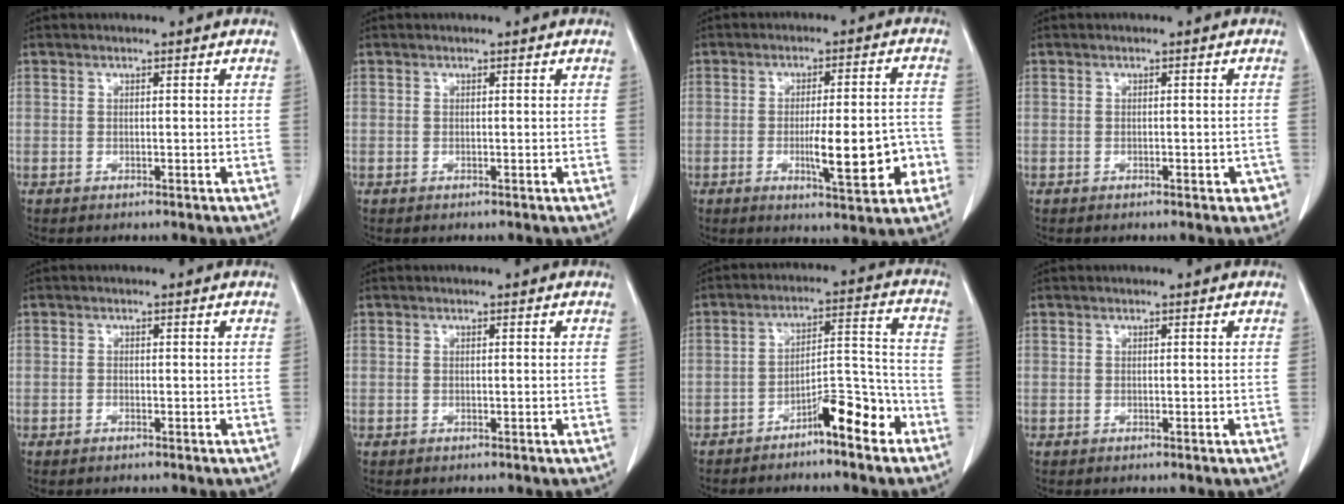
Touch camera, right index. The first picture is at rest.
{"total": 0.0}
{"total": 11.1, "force": [-3.3, 1.8, 10.4], "torque": [-0.149, 0.000, -0.042]}
{"total": 2.7, "force": [-1.6, 1.0, 1.9], "torque": [-0.011, 0.002, -0.019]}
{"total": 0.7, "force": [-0.5, 0.2, 0.3], "torque": [-0.008, 0.000, -0.007]}
{"total": 0.0}
{"total": 8.6, "force": [-5.7, 1.7, 6.2], "torque": [-0.090, 0.025, -0.091]}
{"total": 0.0}